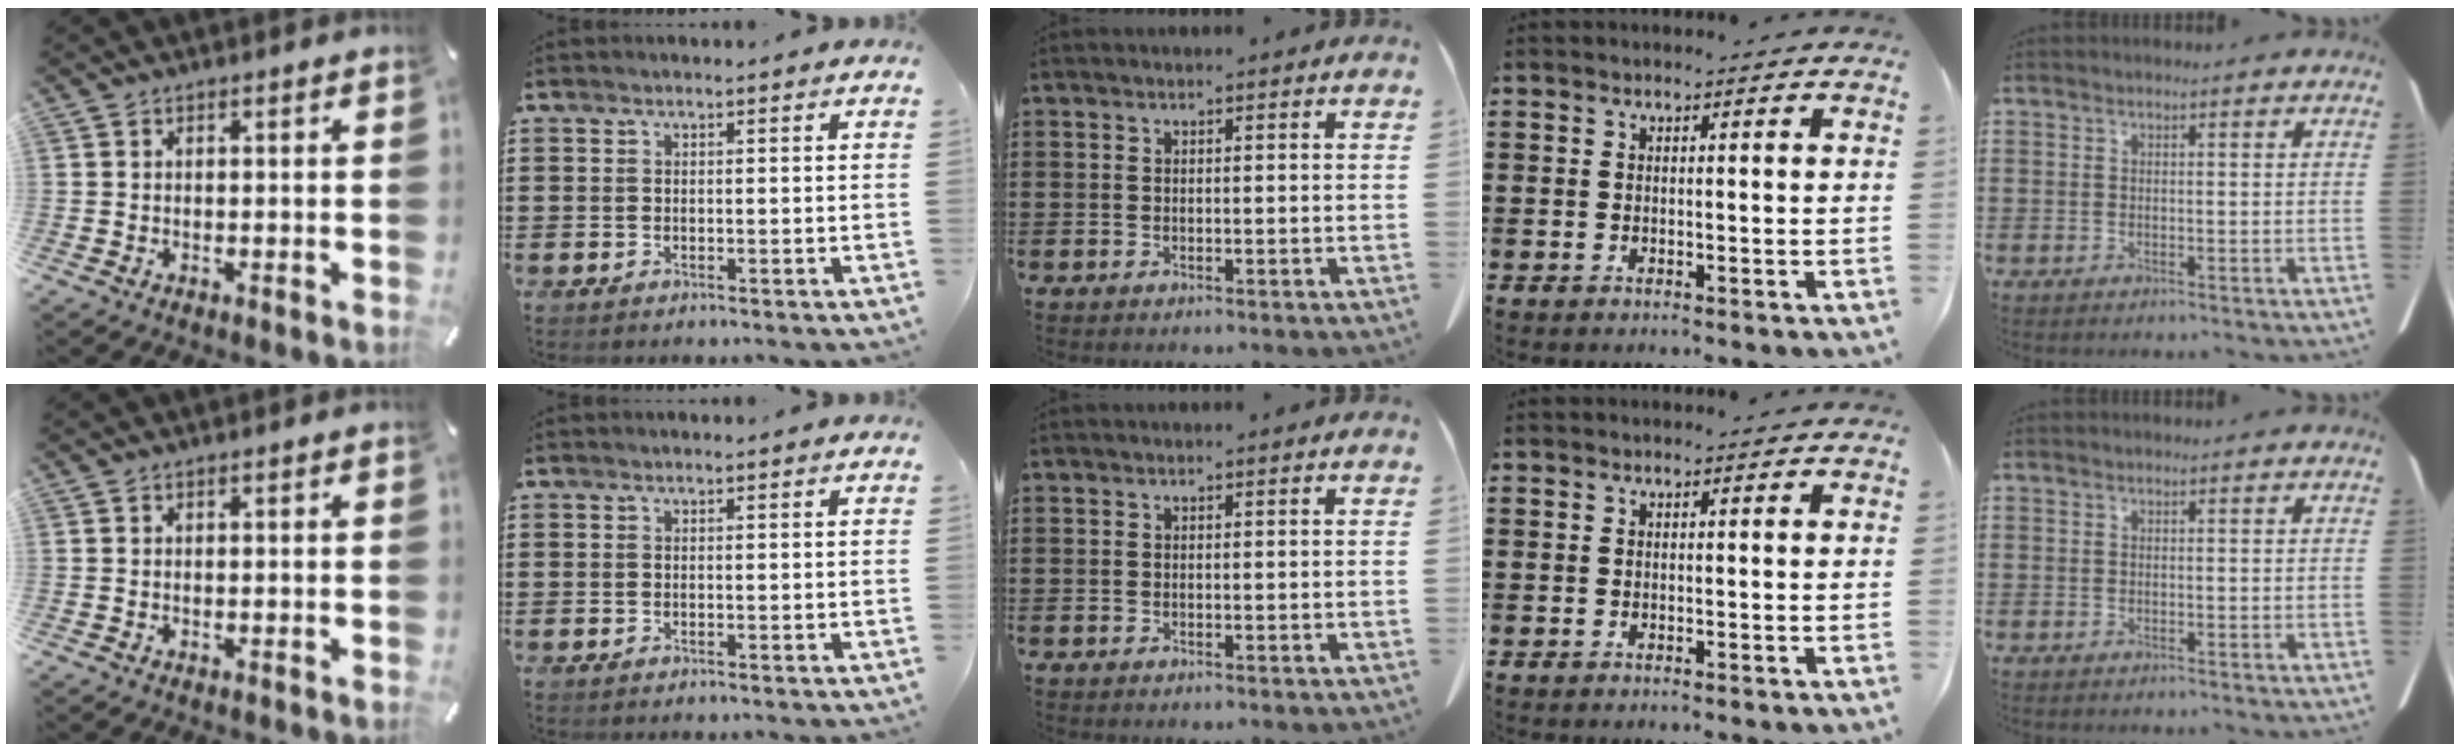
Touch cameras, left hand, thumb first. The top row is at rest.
{}